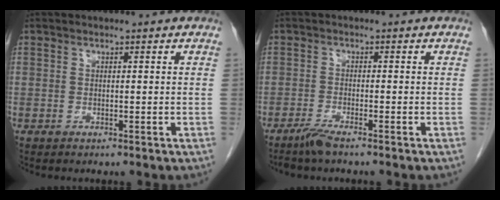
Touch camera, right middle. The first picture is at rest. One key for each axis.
{"total": 2.5, "fx": -2.1, "fy": -0.1, "fz": 1.4, "tx": -0.039, "ty": -0.006, "tz": -0.045}